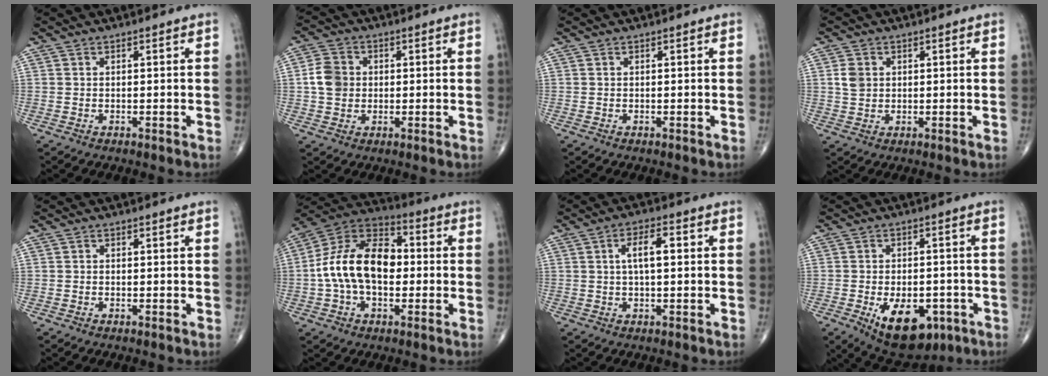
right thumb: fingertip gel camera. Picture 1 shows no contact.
{"total": 5.8, "force": [0.2, 4.9, 3.1], "torque": [-0.047, 0.008, 0.000]}
{"total": 0.0}
{"total": 3.3, "force": [0.7, 2.7, 1.8], "torque": [-0.024, 0.001, 0.015]}
{"total": 0.0}
{"total": 17.3, "force": [-0.5, 10.8, 13.6], "torque": [-0.231, 0.038, -0.018]}
{"total": 5.4, "force": [0.8, 2.1, 4.9], "torque": [-0.083, 0.010, 0.008]}
{"total": 14.0, "force": [-5.8, 7.8, 10.0], "torque": [-0.125, 0.011, -0.073]}